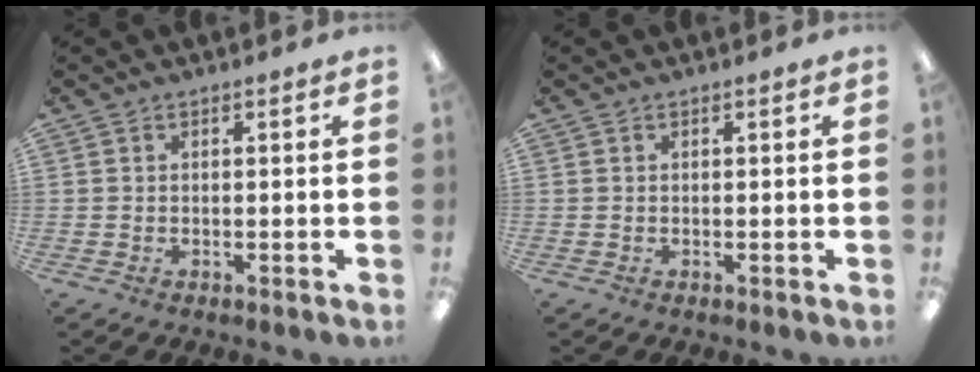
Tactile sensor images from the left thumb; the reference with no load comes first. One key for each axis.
{"total": 0.0}